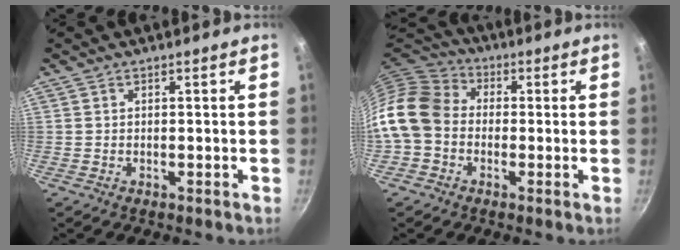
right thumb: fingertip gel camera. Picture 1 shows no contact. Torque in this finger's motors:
{"motor_torque": [0.36, 0.55, 1.26, -1.27, 0.52]}